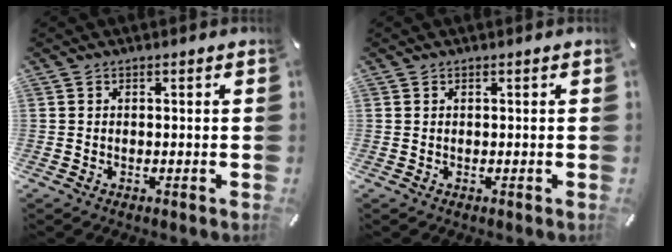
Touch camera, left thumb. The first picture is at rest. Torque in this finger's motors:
{"motor_torque": [-0.30, -0.27, -0.02, 0.07, -0.02]}